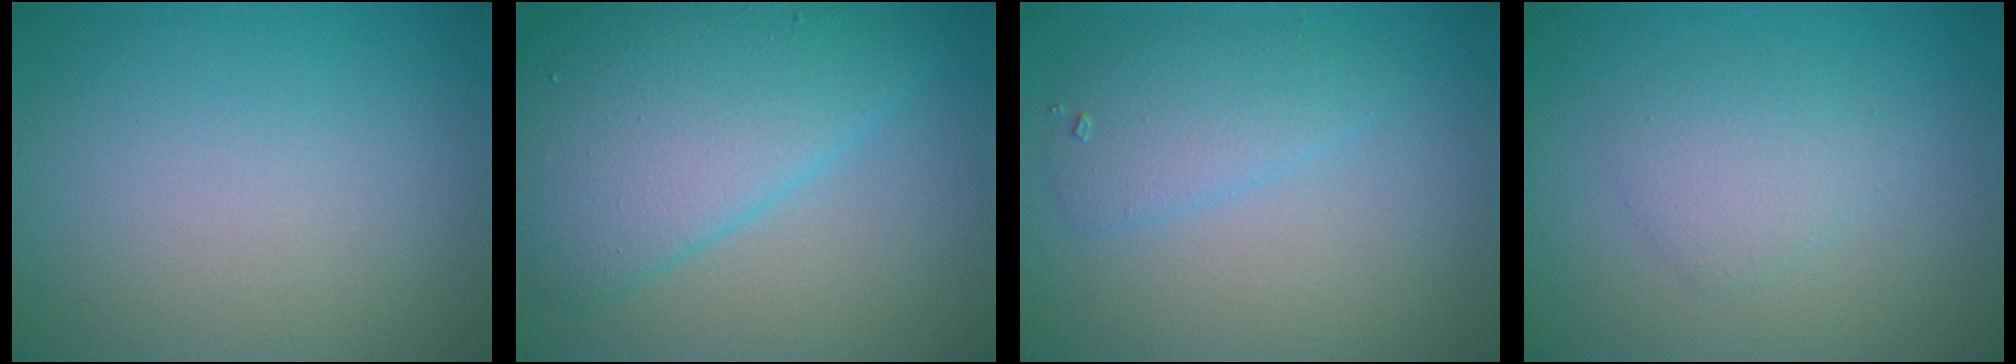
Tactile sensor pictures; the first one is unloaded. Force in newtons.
{"total": 7.6, "press": 7.6, "slide": 0.2}
{"total": 2.6, "press": 2.6, "slide": 0.2}
{"total": 2.2, "press": 2.2, "slide": 0.0}